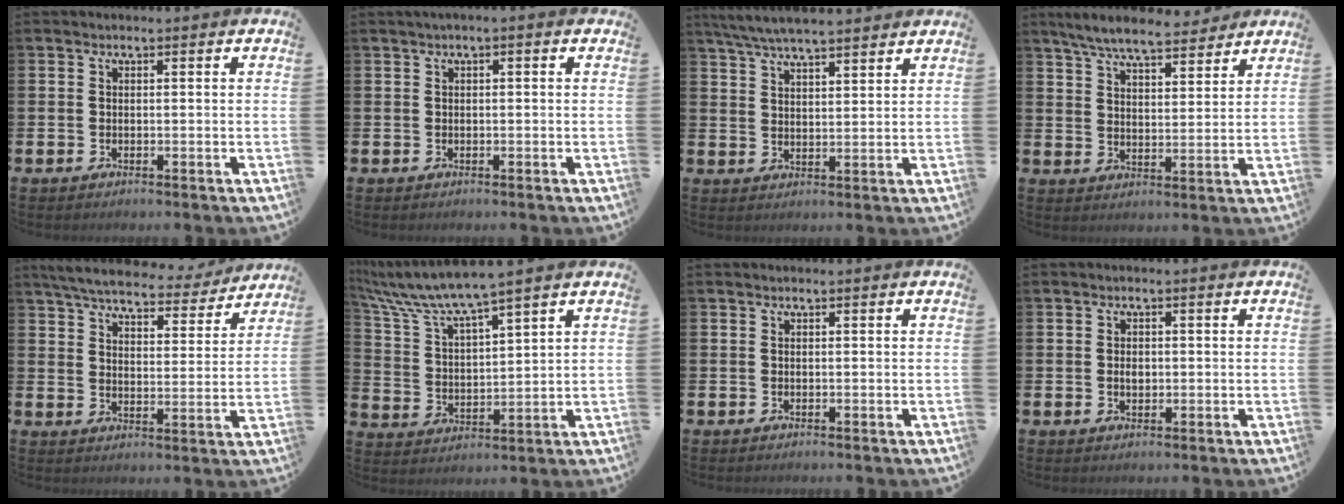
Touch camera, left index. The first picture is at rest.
{"total": 0.7, "force": [-0.2, 0.1, 0.6], "torque": [-0.017, 0.004, -0.002]}
{"total": 6.0, "force": [5.7, 0.6, 1.7], "torque": [-0.057, -0.017, 0.106]}
{"total": 7.1, "force": [6.6, 1.4, 2.3], "torque": [-0.058, -0.031, 0.116]}
{"total": 6.4, "force": [6.0, 1.3, 2.0], "torque": [-0.055, -0.035, 0.100]}
{"total": 7.1, "force": [6.5, 0.0, 3.0], "torque": [-0.090, -0.034, 0.111]}
{"total": 0.0}
{"total": 1.6, "force": [0.0, 1.2, 1.2], "torque": [-0.002, -0.002, -0.007]}